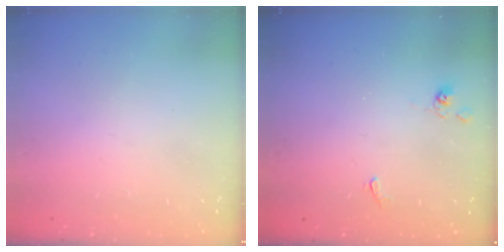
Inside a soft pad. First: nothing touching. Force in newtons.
{"total": 2.6, "press": 2.6, "slide": 0.4}